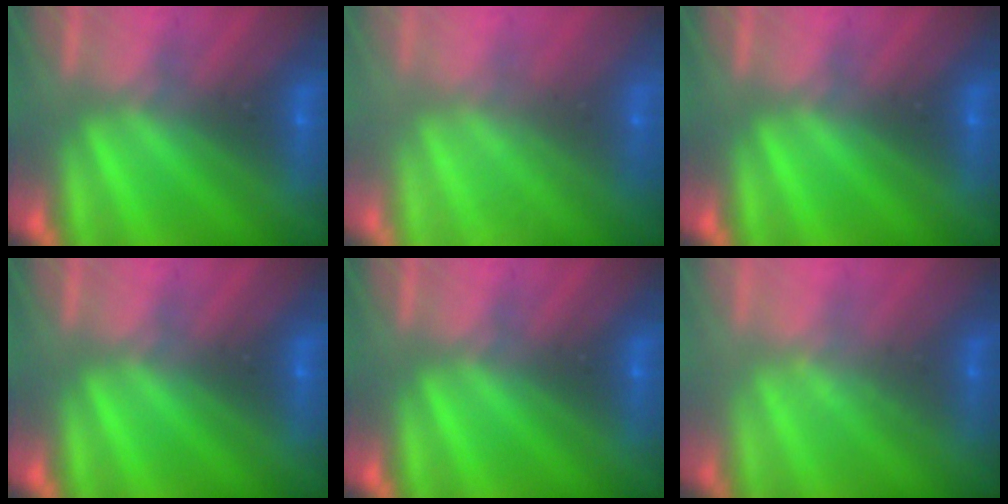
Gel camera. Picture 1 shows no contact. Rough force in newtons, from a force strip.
{"total": 8.9}
{"total": 0.0}
{"total": 0.0}
{"total": 0.0}
{"total": 1.8}